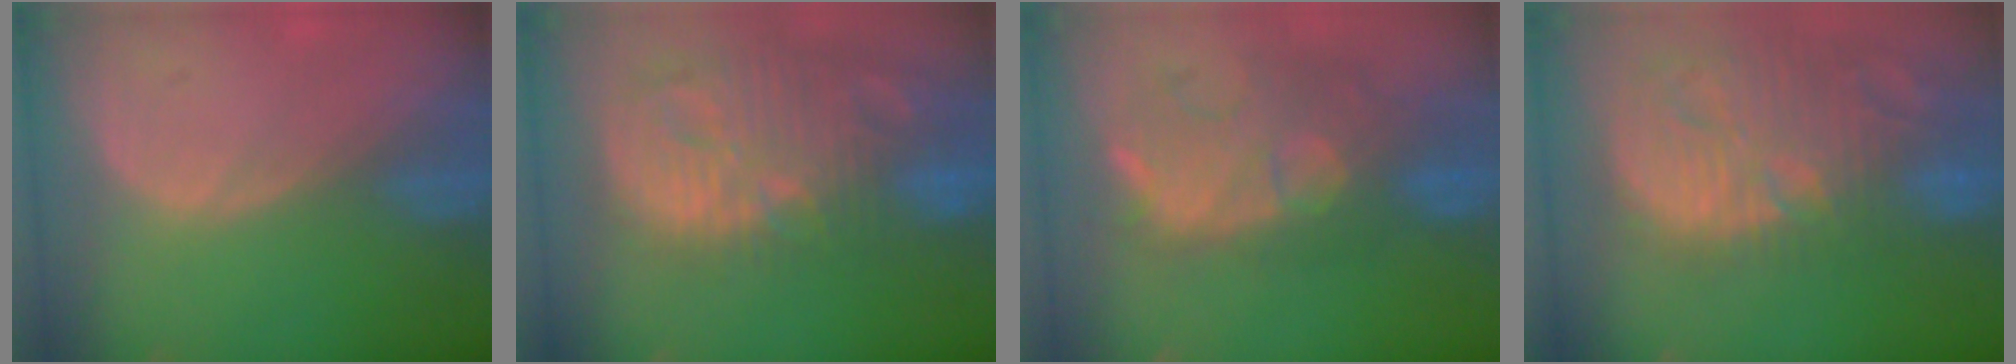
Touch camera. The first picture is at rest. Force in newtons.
{"total": 14.4, "press": 12.5, "slide": 7.2}
{"total": 10.7, "press": 10.0, "slide": 3.7}
{"total": 15.3, "press": 13.3, "slide": 7.5}